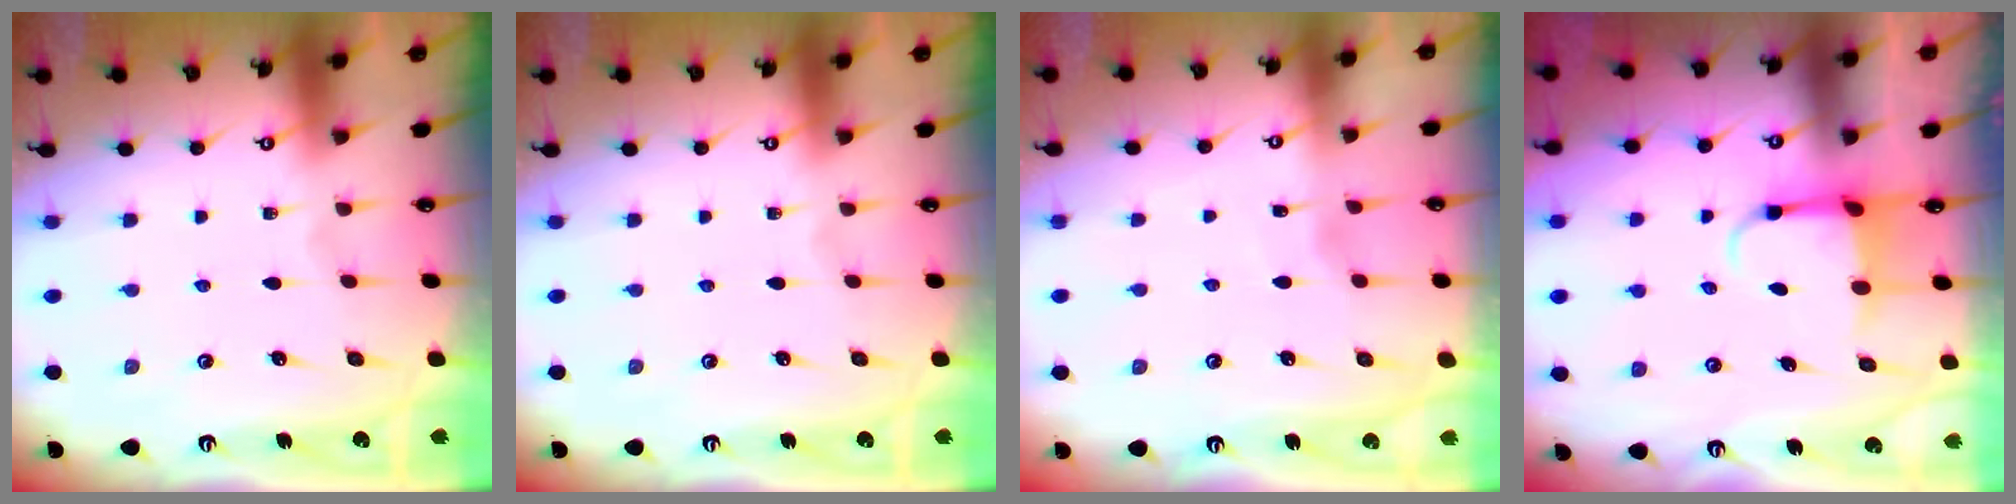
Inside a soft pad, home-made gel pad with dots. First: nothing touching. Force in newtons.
{"total": 0.0}
{"total": 1.7, "press": 1.7, "slide": 0.3}
{"total": 3.7, "press": 3.6, "slide": 0.9}